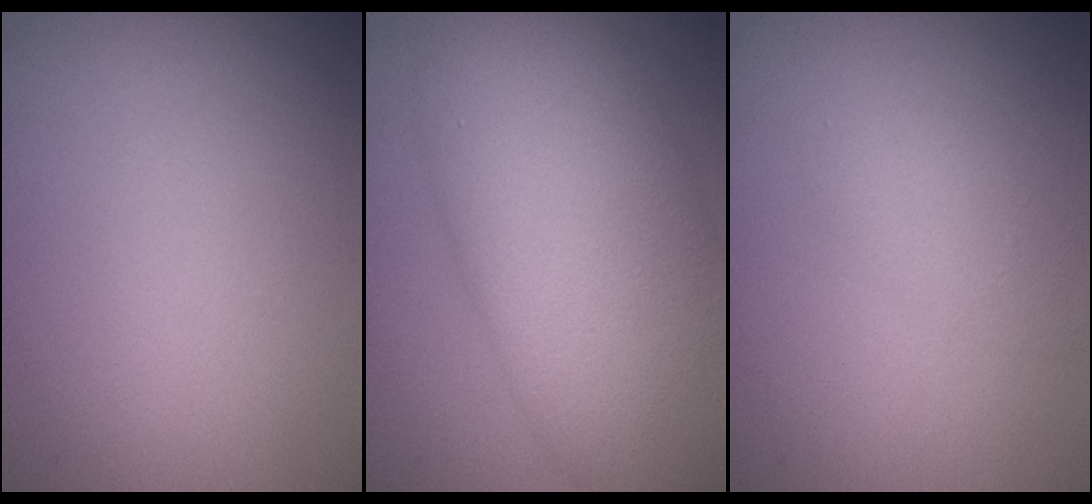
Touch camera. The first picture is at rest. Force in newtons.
{"total": 12.6, "press": 12.6, "slide": 0.4}
{"total": 1.8, "press": 1.8, "slide": 0.0}